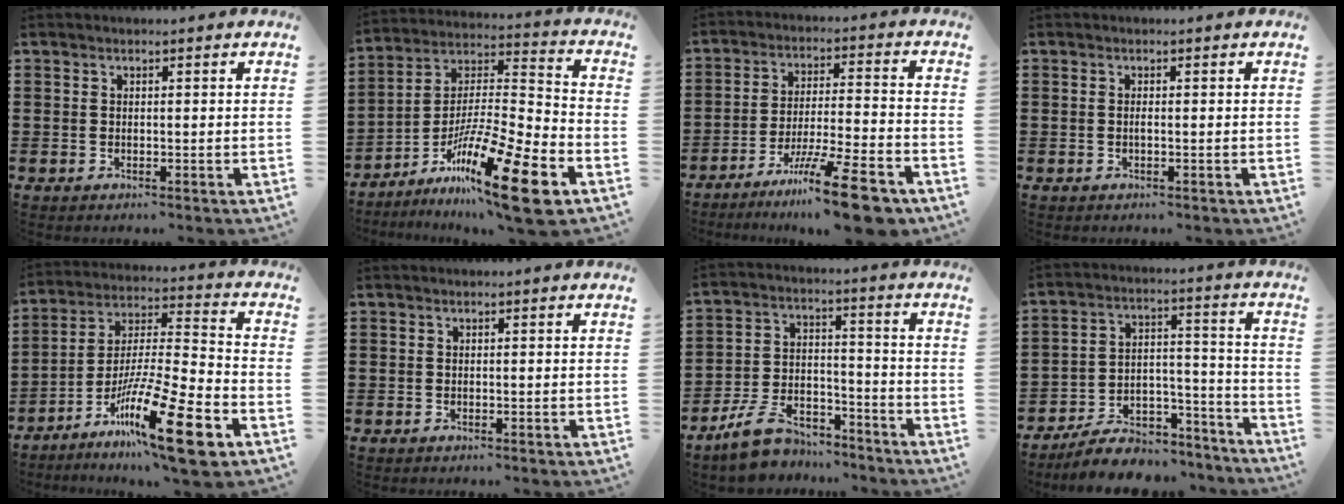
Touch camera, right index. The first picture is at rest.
{"total": 19.1, "force": [-11.6, 2.0, 15.0], "torque": [-0.270, 0.030, -0.200]}
{"total": 13.7, "force": [-9.8, 1.3, 9.5], "torque": [-0.156, 0.025, -0.171]}
{"total": 0.6, "force": [-0.2, -0.1, 0.6], "torque": [-0.012, -0.004, -0.003]}
{"total": 18.3, "force": [-10.9, 2.3, 14.6], "torque": [-0.264, 0.030, -0.184]}
{"total": 0.0}
{"total": 7.8, "force": [-6.8, 3.1, 2.4], "torque": [-0.059, 0.023, -0.133]}
{"total": 7.3, "force": [-6.2, 2.9, 2.4], "torque": [-0.041, 0.018, -0.115]}